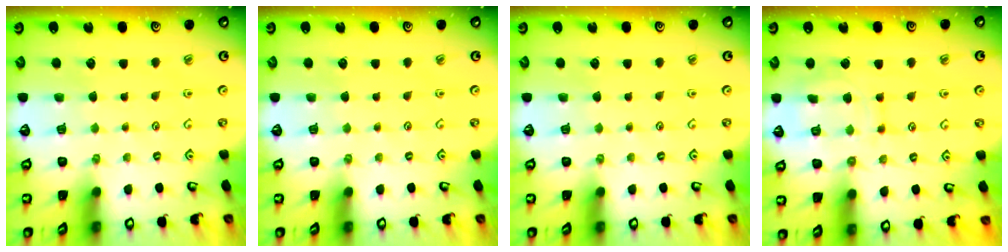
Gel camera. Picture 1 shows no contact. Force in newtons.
{"total": 0.0}
{"total": 0.0}
{"total": 10.5, "press": 10.5, "slide": 0.7}